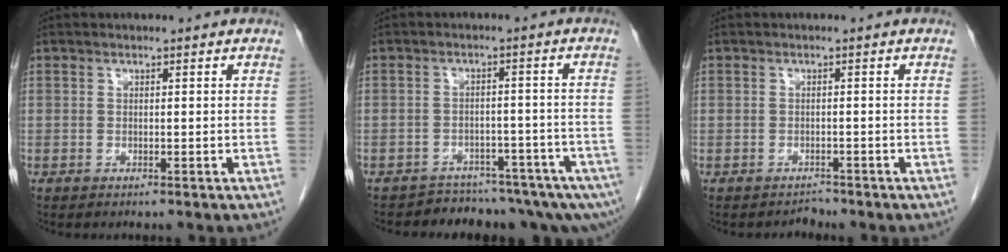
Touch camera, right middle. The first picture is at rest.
{"total": 8.6, "force": [-7.9, 2.6, 2.4], "torque": [-0.007, 0.033, -0.099]}
{"total": 1.2, "force": [-1.0, 0.3, -0.5], "torque": [0.009, -0.005, -0.019]}